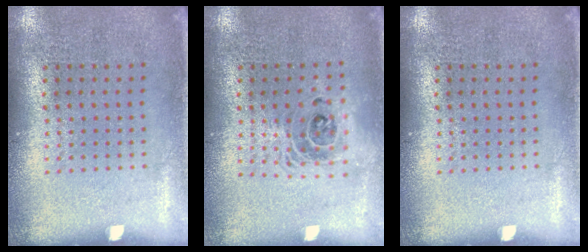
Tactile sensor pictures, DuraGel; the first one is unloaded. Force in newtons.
{"total": 1.5, "press": 1.3, "slide": 0.9}
{"total": 0.0}